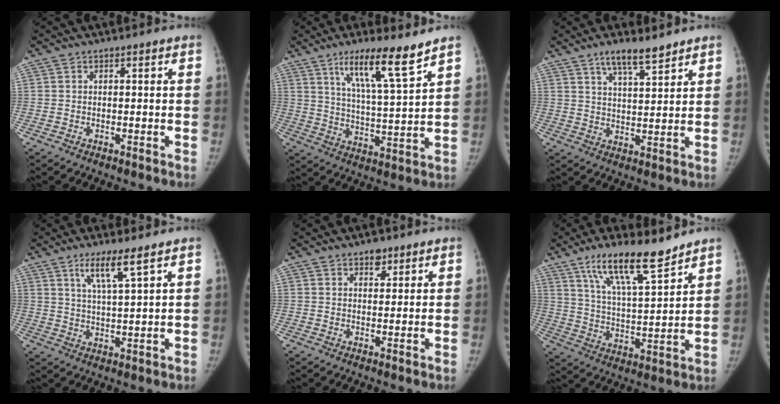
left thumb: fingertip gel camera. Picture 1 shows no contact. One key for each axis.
{"total": 12.1, "fx": 8.2, "fy": 1.2, "fz": 8.9, "tx": -0.146, "ty": -0.053, "tz": 0.145}
{"total": 6.9, "fx": 5.3, "fy": 1.8, "fz": 4.2, "tx": -0.054, "ty": -0.034, "tz": 0.091}
{"total": 6.4, "fx": 4.0, "fy": 0.4, "fz": 4.9, "tx": -0.096, "ty": -0.028, "tz": 0.079}
{"total": 2.5, "fx": 1.7, "fy": 1.5, "fz": 1.1, "tx": 0.002, "ty": -0.008, "tz": 0.024}
{"total": 14.1, "fx": 10.2, "fy": 3.2, "fz": 9.3, "tx": -0.142, "ty": -0.059, "tz": 0.187}